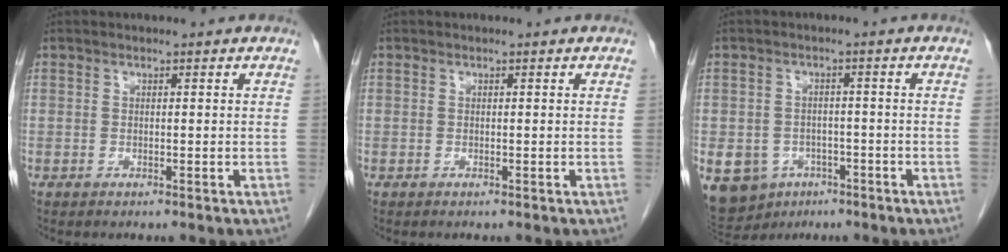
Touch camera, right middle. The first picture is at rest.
{"total": 0.0}
{"total": 13.1, "force": [-6.4, 10.4, 4.6], "torque": [-0.131, -0.001, -0.085]}